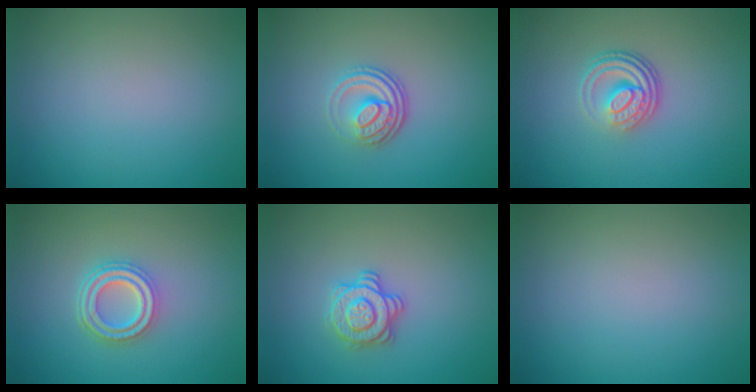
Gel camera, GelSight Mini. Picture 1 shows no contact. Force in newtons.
{"total": 3.5, "press": 2.5, "slide": 2.4}
{"total": 4.1, "press": 2.7, "slide": 3.0}
{"total": 4.1, "press": 3.1, "slide": 2.6}
{"total": 2.8, "press": 2.7, "slide": 0.9}
{"total": 0.0}